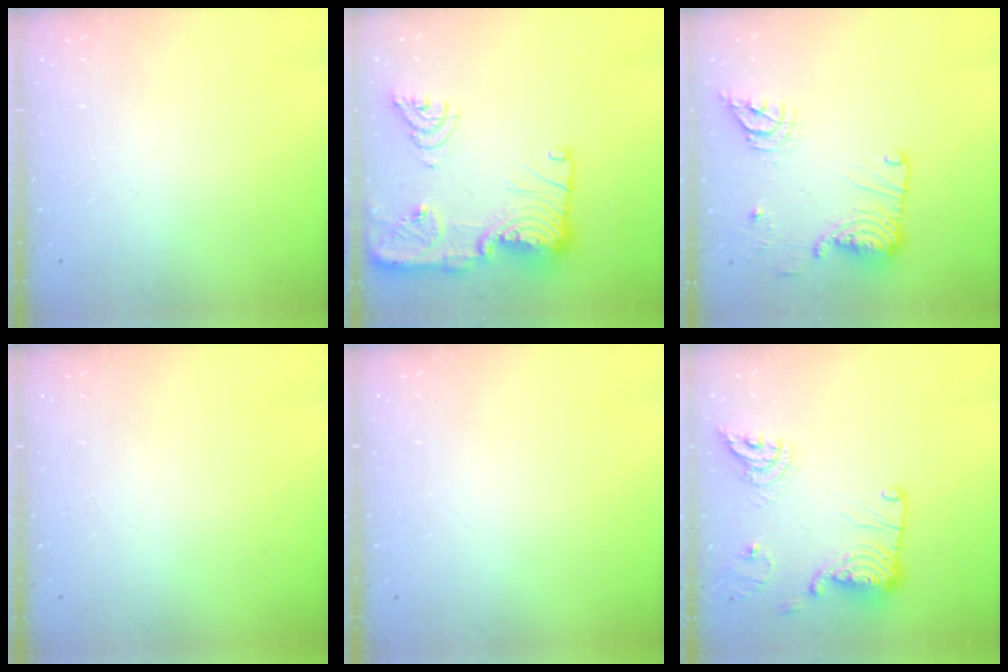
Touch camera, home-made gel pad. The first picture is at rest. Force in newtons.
{"total": 24.5, "press": 23.7, "slide": 6.1}
{"total": 15.4, "press": 15.3, "slide": 1.5}
{"total": 0.0}
{"total": 0.0}
{"total": 19.0, "press": 18.6, "slide": 4.0}